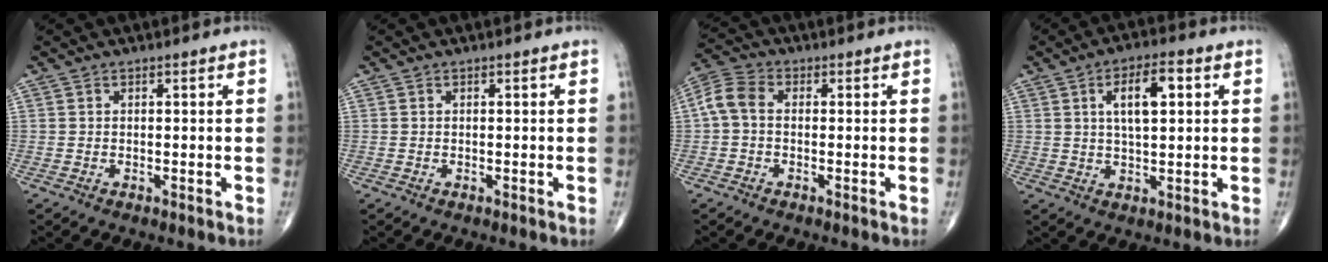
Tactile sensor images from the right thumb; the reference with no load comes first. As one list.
[{"total": 0.0}, {"total": 5.6, "force": [0.0, 3.9, 4.1], "torque": [-0.085, 0.017, -0.012]}, {"total": 8.5, "force": [2.4, 3.4, 7.4], "torque": [-0.112, 0.004, 0.037]}]